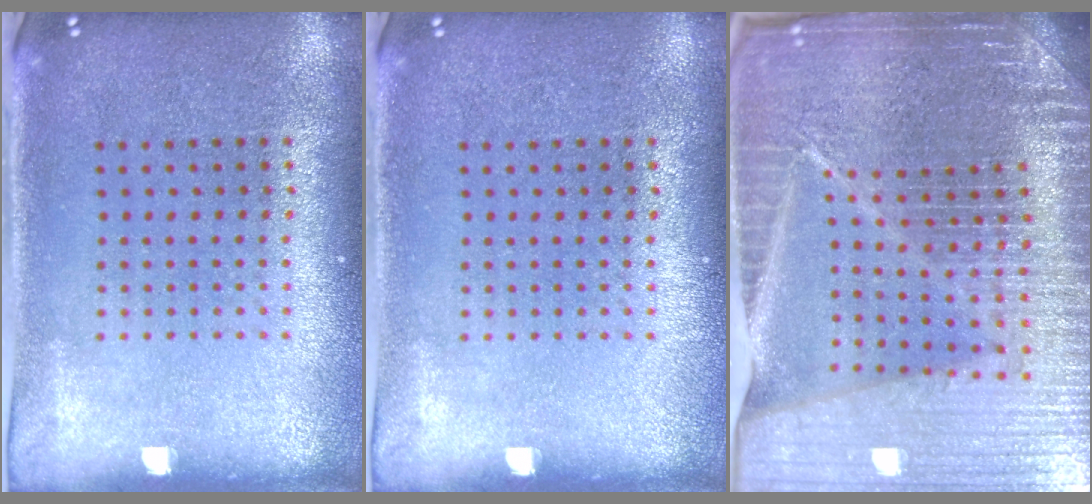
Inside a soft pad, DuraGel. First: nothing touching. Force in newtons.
{"total": 0.0}
{"total": 6.8, "press": 5.9, "slide": 3.5}